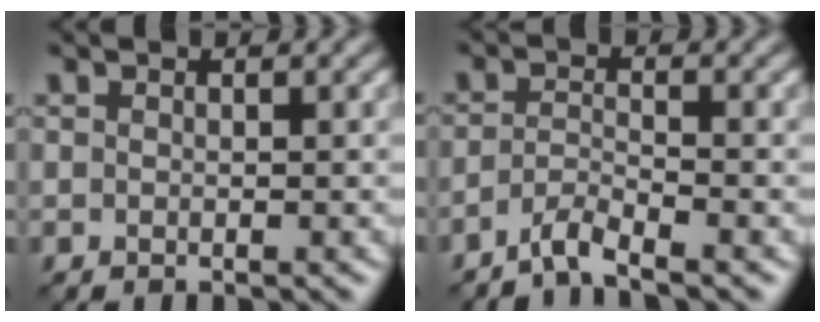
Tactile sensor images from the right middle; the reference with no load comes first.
{"total": 2.3, "force": [-1.9, 0.3, 1.2], "torque": [-0.022, 0.005, -0.047]}